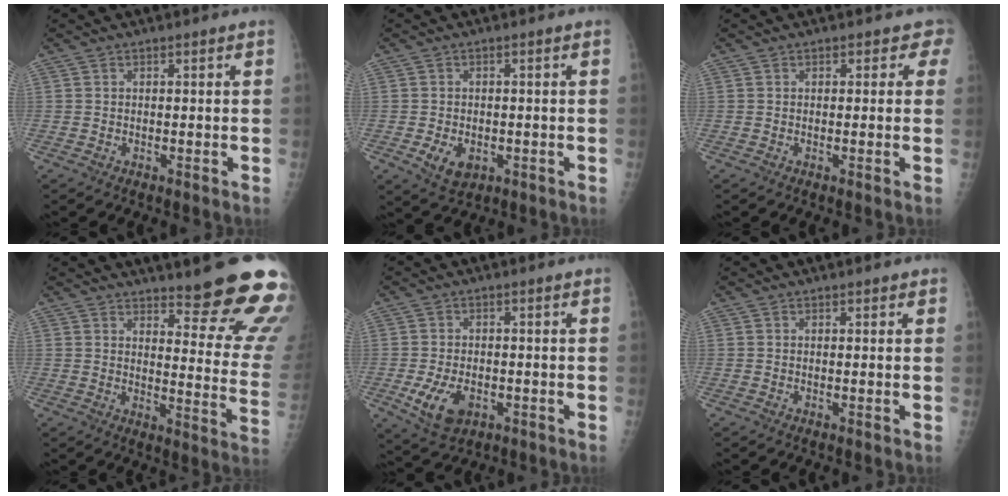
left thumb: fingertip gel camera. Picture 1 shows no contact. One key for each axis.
{"total": 4.8, "fx": -1.5, "fy": 3.4, "fz": 3.1, "tx": -0.044, "ty": -0.002, "tz": -0.015}
{"total": 2.0, "fx": 1.2, "fy": 1.5, "fz": 0.4, "tx": 0.024, "ty": -0.004, "tz": -0.004}
{"total": 19.2, "fx": 15.5, "fy": 3.4, "fz": 10.8, "tx": -0.108, "ty": -0.123, "tz": 0.190}
{"total": 7.2, "fx": -2.3, "fy": 4.6, "fz": 5.1, "tx": -0.089, "ty": -0.003, "tz": -0.031}
{"total": 0.7, "fx": 0.5, "fy": 0.5, "fz": 0.1, "tx": 0.003, "ty": -0.002, "tz": 0.001}